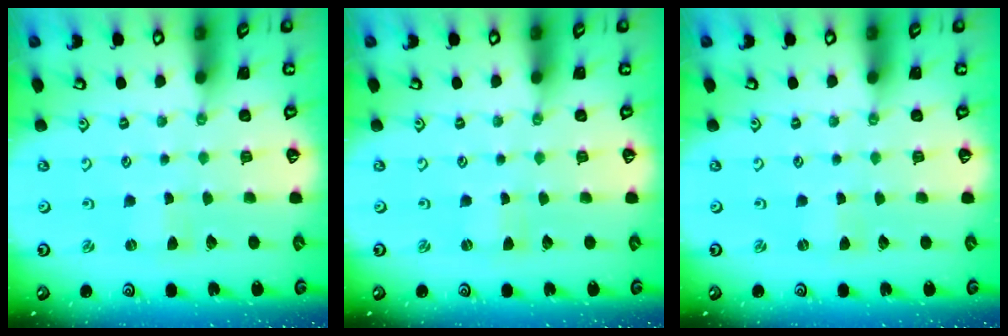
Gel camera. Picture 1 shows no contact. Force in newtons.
{"total": 0.0}
{"total": 0.0}